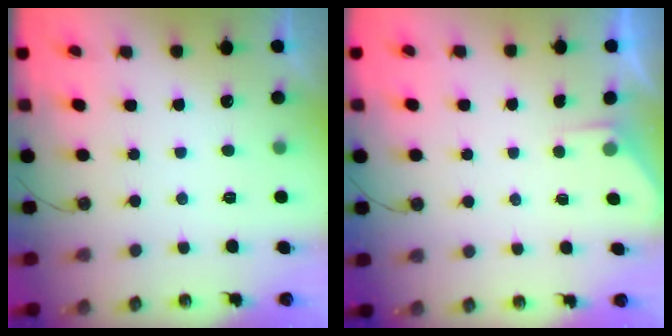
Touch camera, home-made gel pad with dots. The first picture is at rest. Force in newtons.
{"total": 1.4, "press": 1.3, "slide": 0.2}